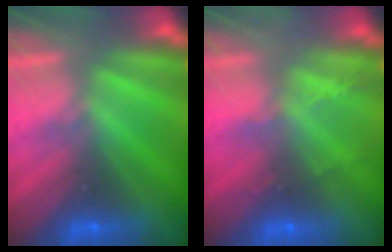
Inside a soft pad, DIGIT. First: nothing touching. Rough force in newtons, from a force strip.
{"total": 2.2}